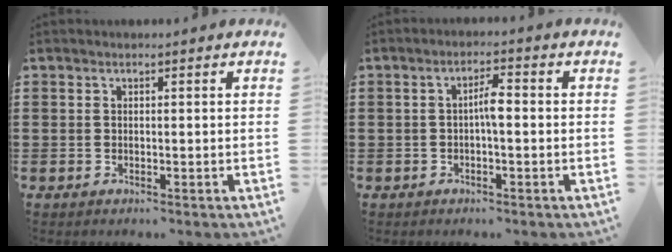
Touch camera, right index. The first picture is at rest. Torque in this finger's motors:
{"motor_torque": [0.68, -0.38, 0.10, 0.09]}